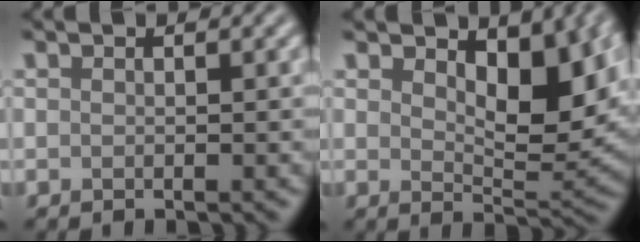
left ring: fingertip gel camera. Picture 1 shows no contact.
{"total": 6.4, "force": [2.3, 2.9, 5.3], "torque": [-0.078, -0.010, 0.040]}